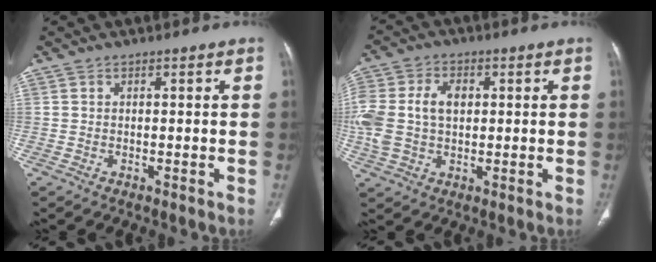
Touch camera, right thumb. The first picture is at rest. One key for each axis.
{"total": 13.4, "fx": 1.3, "fy": 9.3, "fz": 9.5, "tx": -0.229, "ty": 0.015, "tz": 0.028}